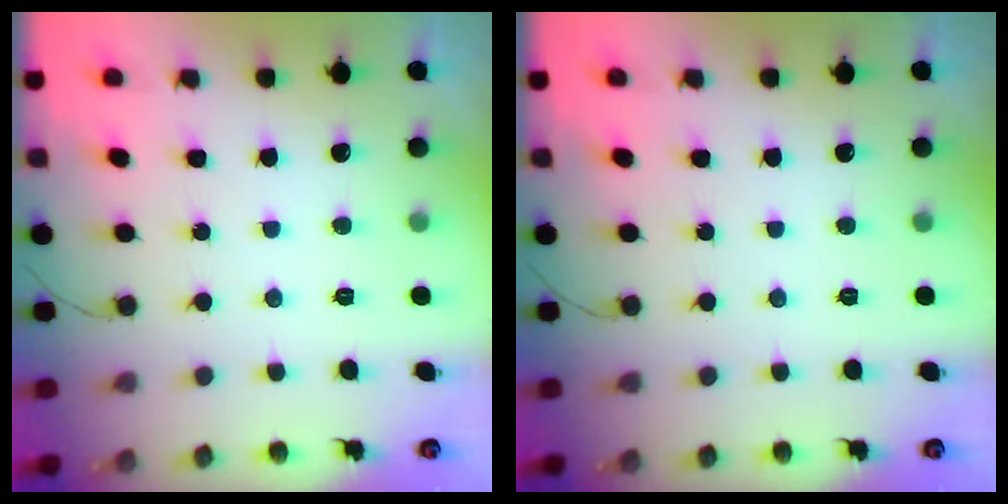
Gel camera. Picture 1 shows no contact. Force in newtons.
{"total": 0.0}